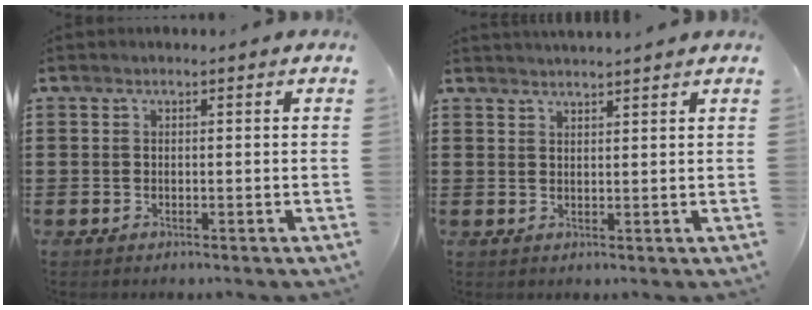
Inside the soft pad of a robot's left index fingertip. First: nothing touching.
{"total": 1.9, "force": [1.8, -0.3, 0.1], "torque": [-0.005, -0.001, 0.036]}